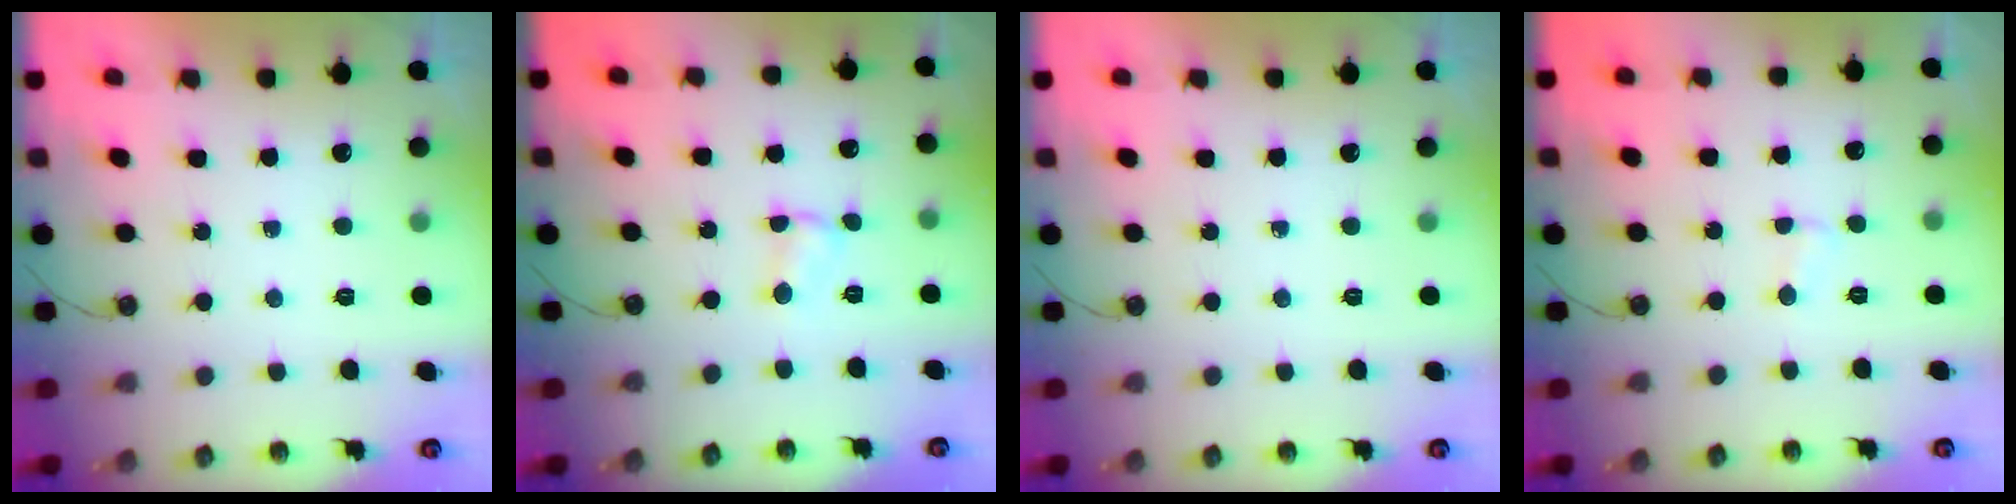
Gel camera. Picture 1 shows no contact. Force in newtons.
{"total": 2.5, "press": 2.5, "slide": 0.4}
{"total": 0.0}
{"total": 2.3, "press": 2.3, "slide": 0.2}